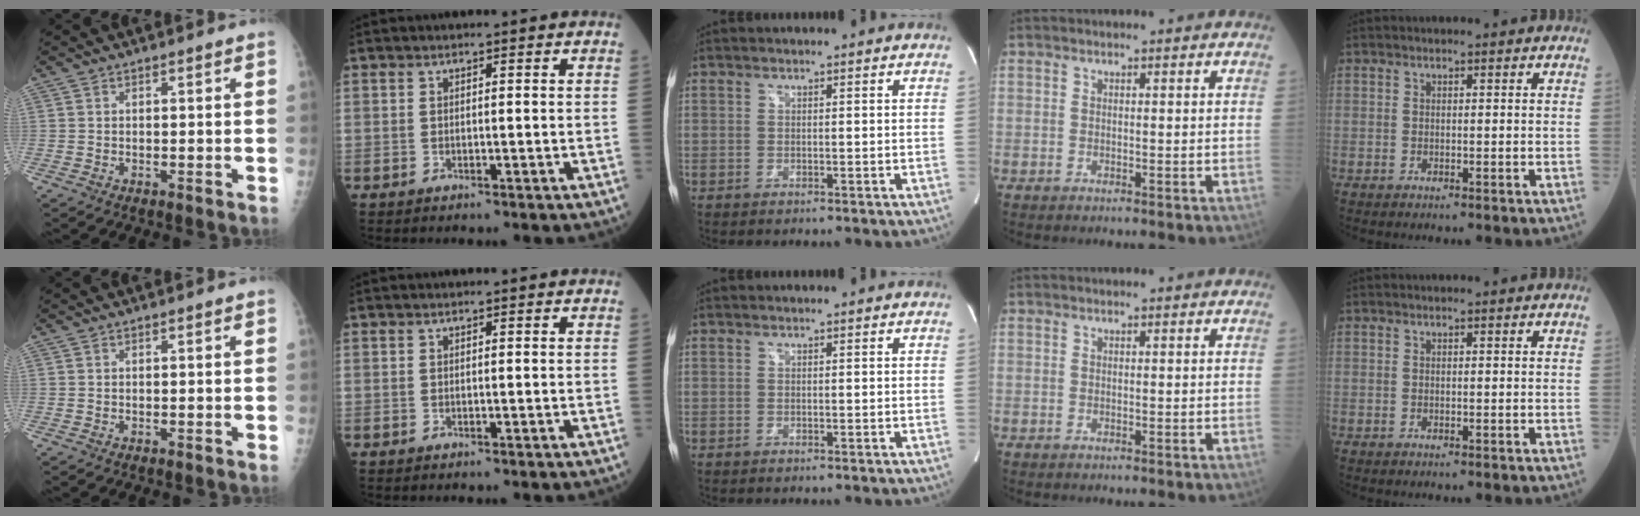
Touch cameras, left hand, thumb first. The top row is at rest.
{}